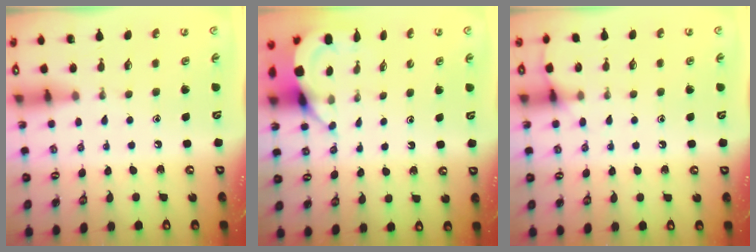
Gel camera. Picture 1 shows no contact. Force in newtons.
{"total": 4.4, "press": 4.4, "slide": 0.5}
{"total": 6.6, "press": 6.6, "slide": 0.7}